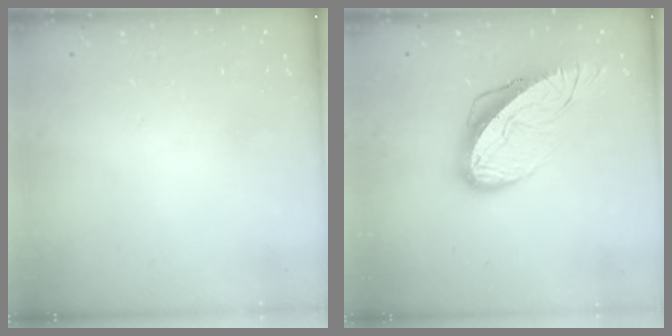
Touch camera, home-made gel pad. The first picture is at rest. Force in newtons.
{"total": 11.6, "press": 11.5, "slide": 1.4}